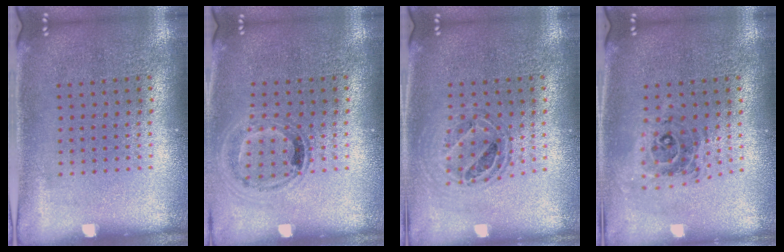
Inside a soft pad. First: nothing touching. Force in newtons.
{"total": 1.0, "press": 1.0, "slide": 0.3}
{"total": 0.8, "press": 0.8, "slide": 0.1}
{"total": 0.7, "press": 0.7, "slide": 0.2}